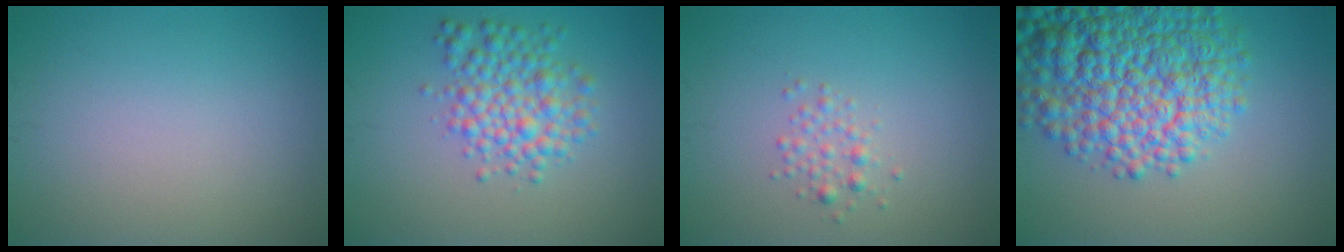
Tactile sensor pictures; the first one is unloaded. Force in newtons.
{"total": 4.5, "press": 4.5, "slide": 0.1}
{"total": 1.4, "press": 1.4, "slide": 0.1}
{"total": 11.7, "press": 11.7, "slide": 0.5}